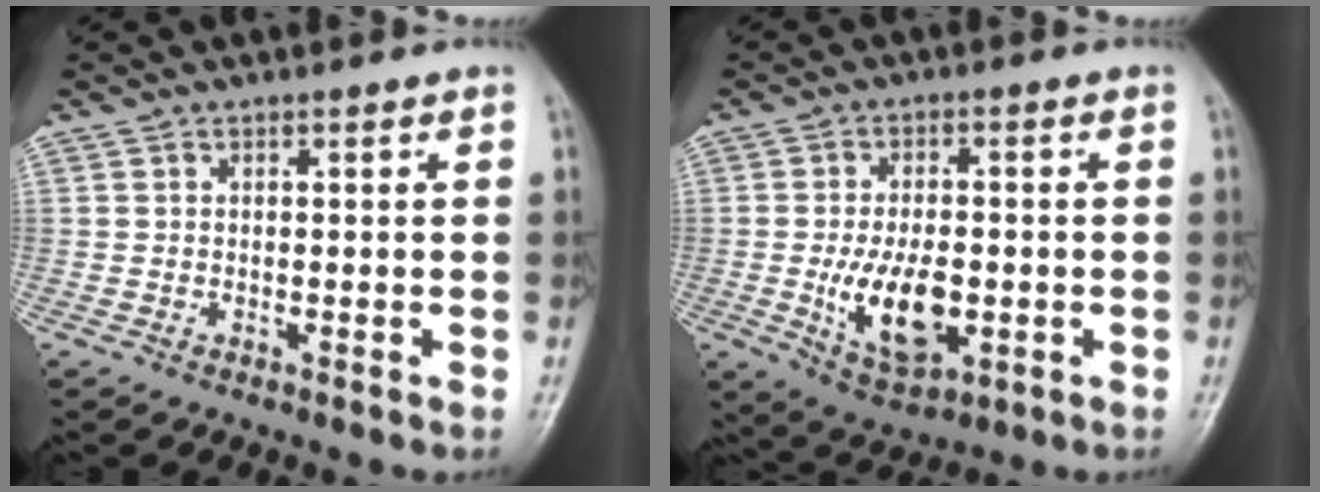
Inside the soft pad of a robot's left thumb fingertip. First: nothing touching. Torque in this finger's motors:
{"motor_torque": [0.05, 1.46, 0.96, 0.07, 0.14]}